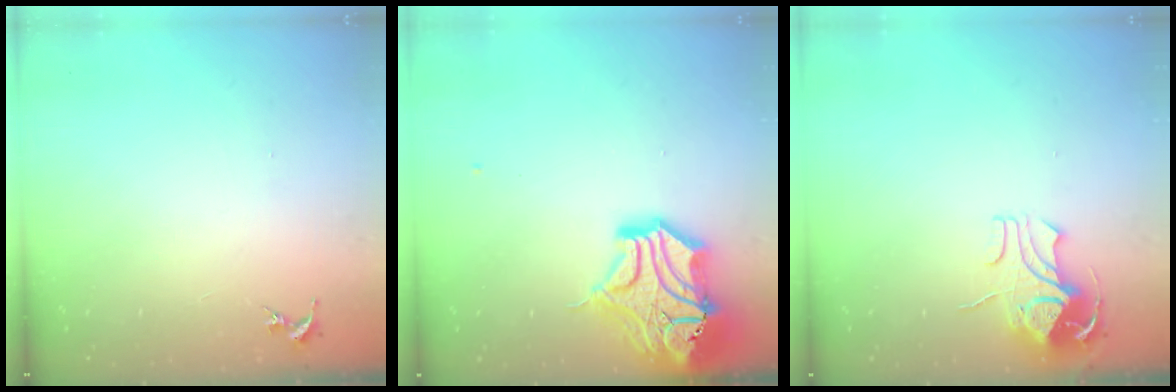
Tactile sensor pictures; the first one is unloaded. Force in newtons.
{"total": 18.3, "press": 18.2, "slide": 2.4}
{"total": 8.5, "press": 8.4, "slide": 0.8}